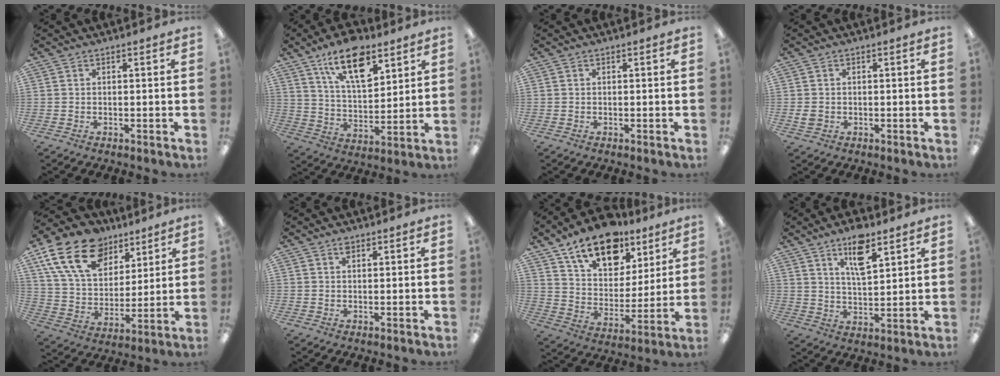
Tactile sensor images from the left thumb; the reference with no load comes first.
{"total": 15.3, "force": [9.6, 7.0, 9.7], "torque": [-0.157, -0.035, 0.166]}
{"total": 0.0}
{"total": 2.1, "force": [-0.2, 1.7, 1.2], "torque": [-0.027, 0.002, -0.005]}
{"total": 20.8, "force": [11.8, 13.0, 11.0], "torque": [-0.207, -0.046, 0.218]}
{"total": 1.4, "force": [0.9, 0.7, 0.9], "torque": [-0.011, -0.001, 0.015]}
{"total": 17.4, "force": [11.8, 9.7, 8.3], "torque": [-0.136, -0.064, 0.212]}
{"total": 9.7, "force": [6.3, 3.4, 6.5], "torque": [-0.101, -0.027, 0.105]}